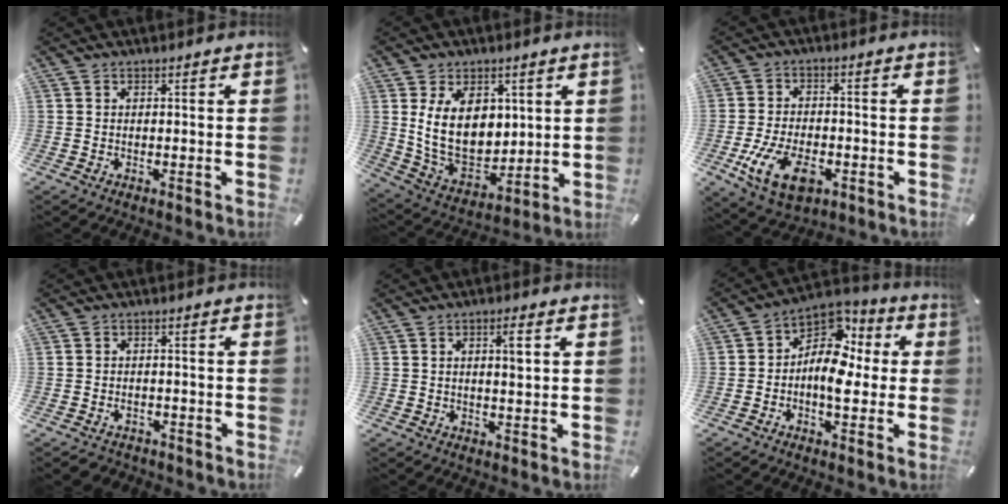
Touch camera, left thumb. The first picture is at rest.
{"total": 14.6, "force": [4.2, 10.5, 9.2], "torque": [-0.182, -0.024, 0.078]}
{"total": 11.9, "force": [-4.4, 7.3, 8.3], "torque": [-0.176, 0.003, -0.080]}
{"total": 2.5, "force": [-1.8, 1.6, 0.7], "torque": [-0.013, 0.009, -0.037]}
{"total": 3.8, "force": [0.9, 0.9, 3.5], "torque": [-0.055, -0.001, 0.008]}
{"total": 12.2, "force": [-0.9, 8.8, 8.4], "torque": [-0.130, -0.010, -0.019]}